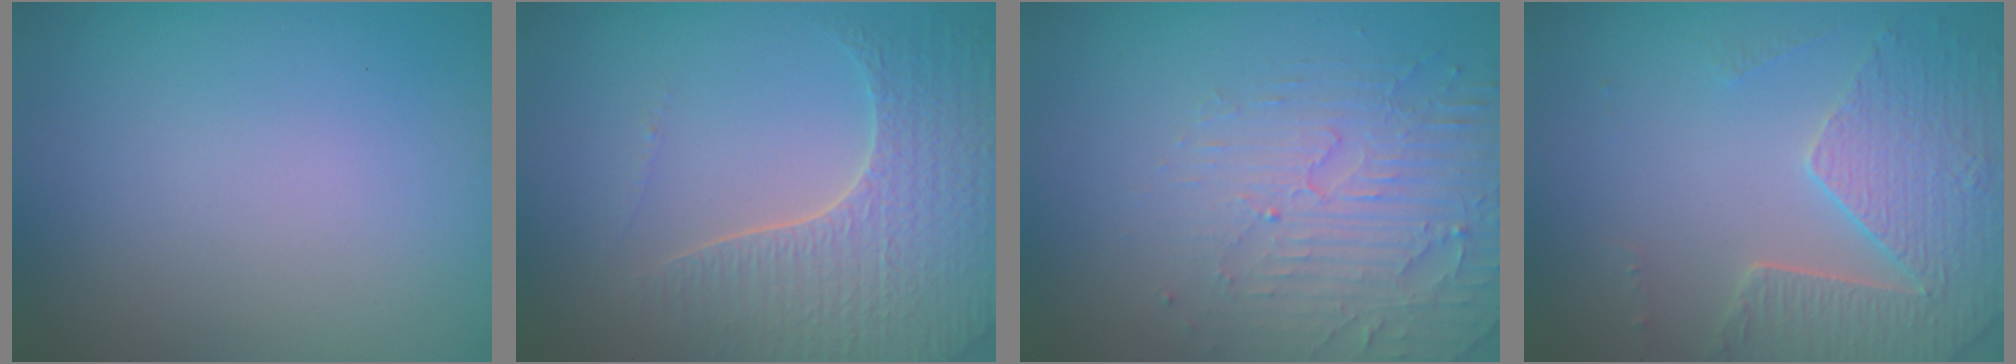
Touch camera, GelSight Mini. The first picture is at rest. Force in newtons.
{"total": 5.8, "press": 4.7, "slide": 3.3}
{"total": 5.1, "press": 3.4, "slide": 3.7}
{"total": 4.5, "press": 4.2, "slide": 1.5}